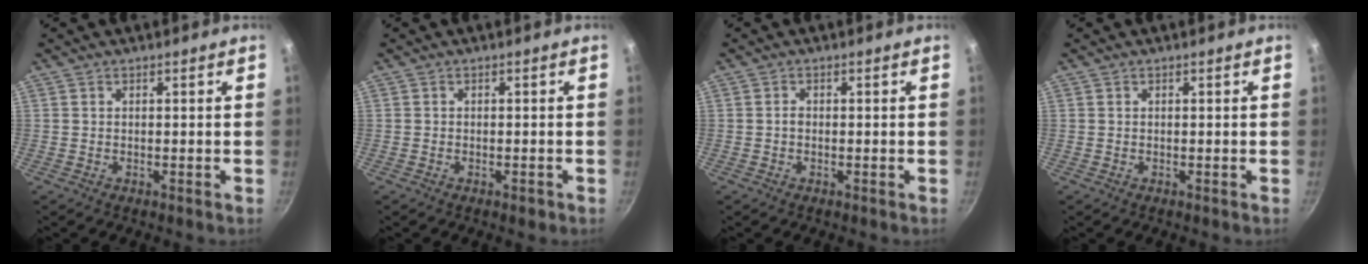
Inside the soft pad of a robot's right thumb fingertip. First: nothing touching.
{"total": 1.3, "force": [-0.8, 0.7, 0.8], "torque": [-0.016, 0.004, -0.010]}
{"total": 0.9, "force": [-0.2, 0.7, 0.6], "torque": [-0.010, 0.005, -0.004]}
{"total": 0.0}